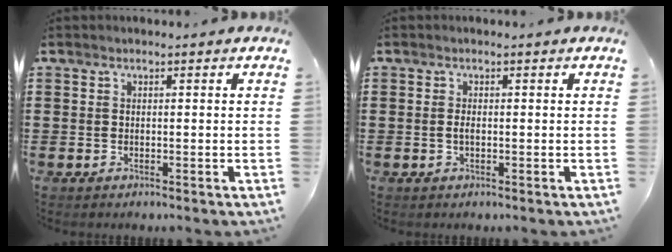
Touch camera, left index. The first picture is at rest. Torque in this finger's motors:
{"motor_torque": [0.32, 0.34, 0.15, 0.03]}